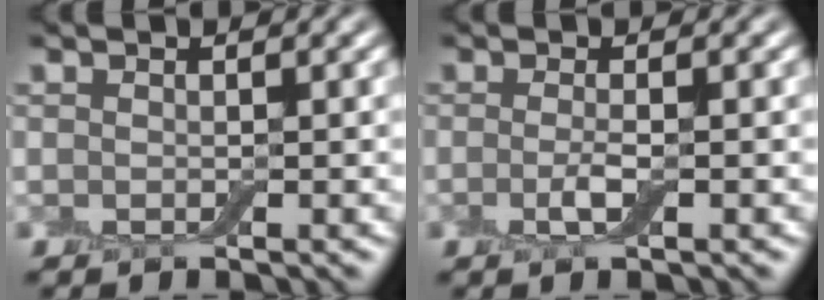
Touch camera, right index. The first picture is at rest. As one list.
[{"total": 1.7, "force": [-0.4, 0.3, 1.6], "torque": [-0.034, -0.005, -0.012]}]